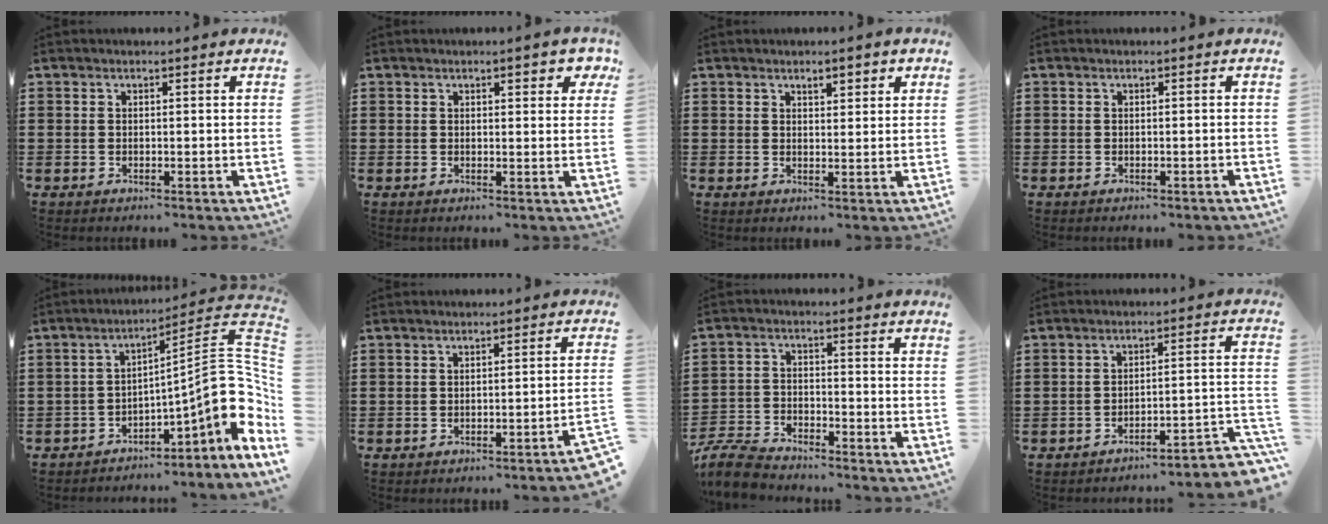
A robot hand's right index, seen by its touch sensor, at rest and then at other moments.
{"total": 2.2, "force": [1.3, 0.8, 1.6], "torque": [-0.019, 0.002, 0.017]}
{"total": 2.2, "force": [1.6, 0.8, 1.3], "torque": [-0.019, 0.002, 0.025]}
{"total": 0.6, "force": [-0.5, 0.2, 0.0], "torque": [-0.002, 0.000, -0.011]}
{"total": 13.6, "force": [-1.3, 4.8, 12.7], "torque": [-0.162, -0.025, -0.030]}
{"total": 1.7, "force": [-1.6, -0.2, 0.7], "torque": [-0.014, 0.000, -0.032]}
{"total": 6.3, "force": [-6.0, 1.1, 1.4], "torque": [-0.052, 0.002, -0.125]}
{"total": 3.8, "force": [-3.5, 0.1, 1.4], "torque": [-0.030, -0.013, -0.077]}